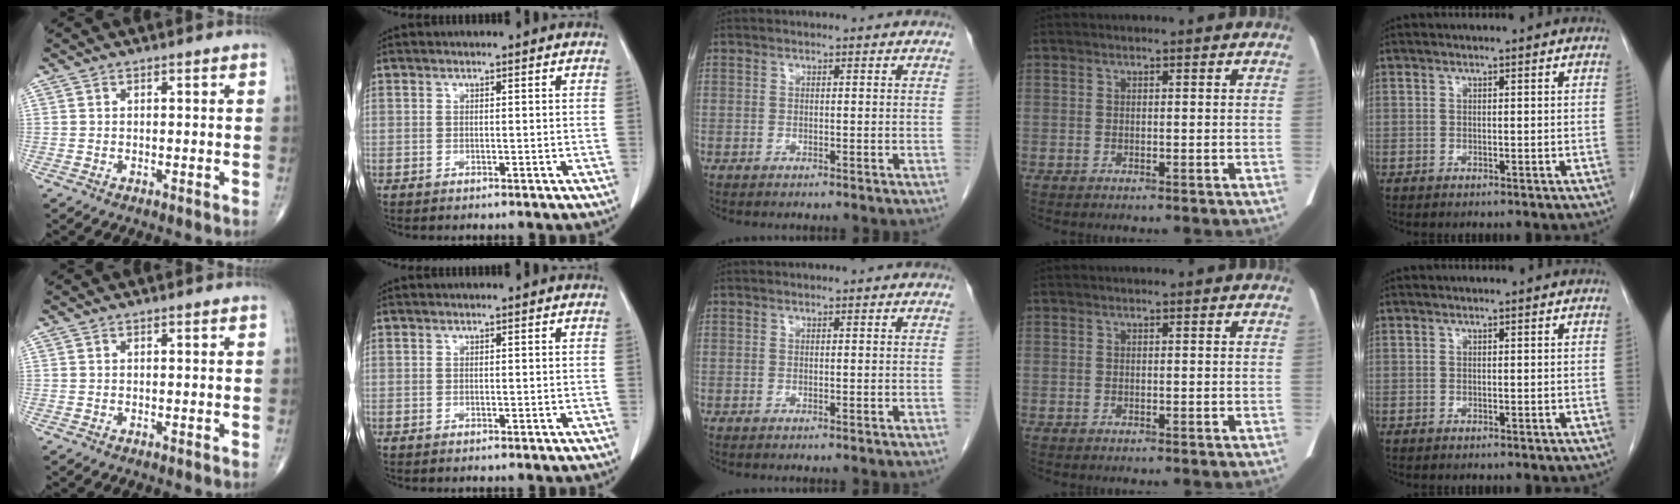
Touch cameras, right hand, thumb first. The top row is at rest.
{}